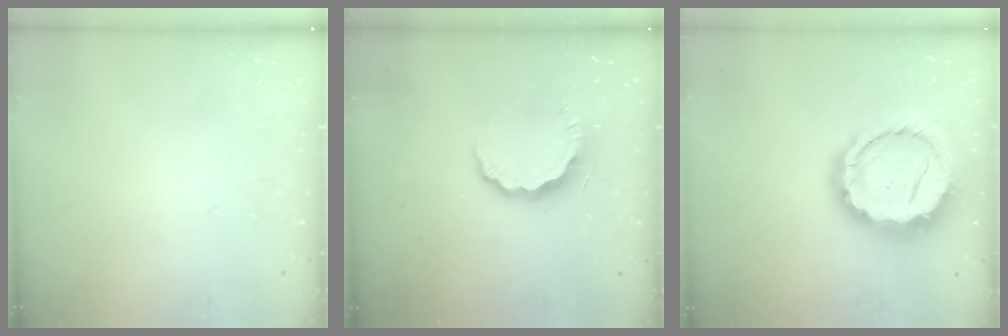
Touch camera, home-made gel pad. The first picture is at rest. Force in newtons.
{"total": 8.0, "press": 8.0, "slide": 0.9}
{"total": 16.7, "press": 16.3, "slide": 3.5}